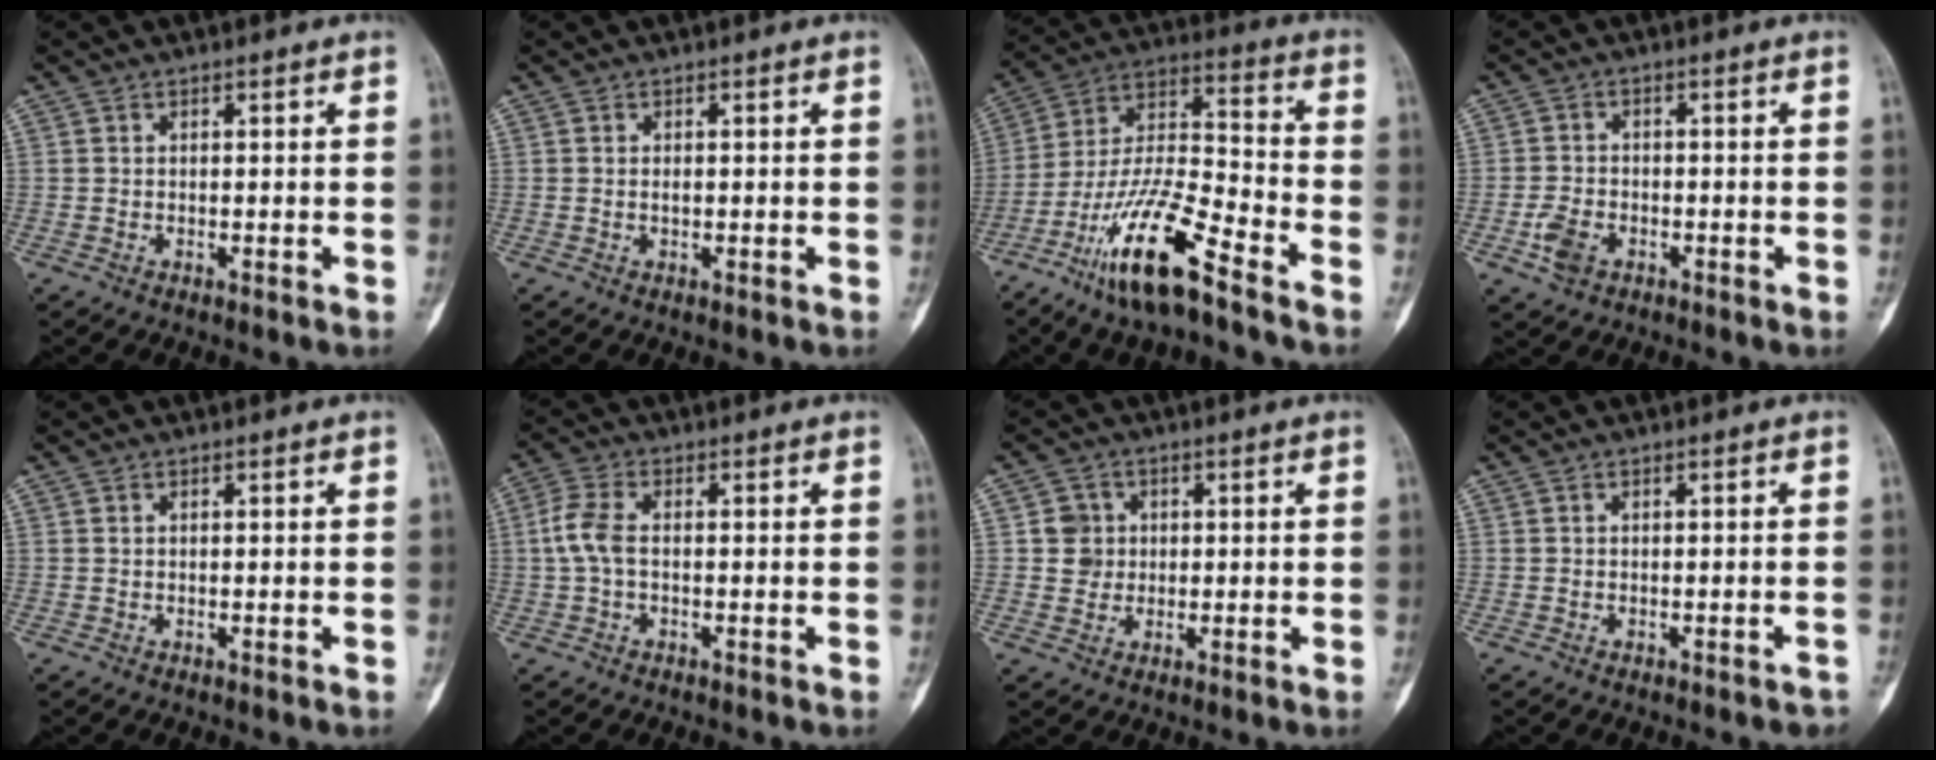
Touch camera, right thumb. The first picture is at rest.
{"total": 0.6, "force": [0.0, 0.4, 0.5], "torque": [-0.005, 0.001, -0.001]}
{"total": 17.0, "force": [-10.9, 3.4, 12.6], "torque": [-0.248, 0.065, -0.203]}
{"total": 4.4, "force": [-1.9, 2.9, 2.7], "torque": [-0.050, 0.008, -0.037]}
{"total": 0.0}
{"total": 5.0, "force": [-0.2, 2.6, 4.2], "torque": [-0.104, 0.013, -0.010]}
{"total": 4.0, "force": [0.5, 3.9, 0.7], "torque": [0.018, 0.005, 0.005]}
{"total": 1.6, "force": [-1.4, 0.6, 0.6], "torque": [-0.006, 0.010, -0.012]}